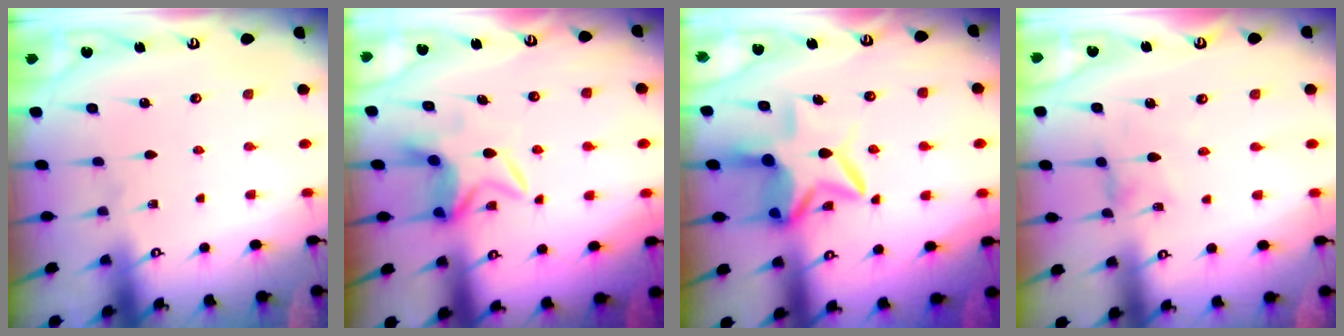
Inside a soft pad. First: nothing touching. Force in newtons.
{"total": 5.6, "press": 5.6, "slide": 0.4}
{"total": 8.2, "press": 8.2, "slide": 1.0}
{"total": 0.0}